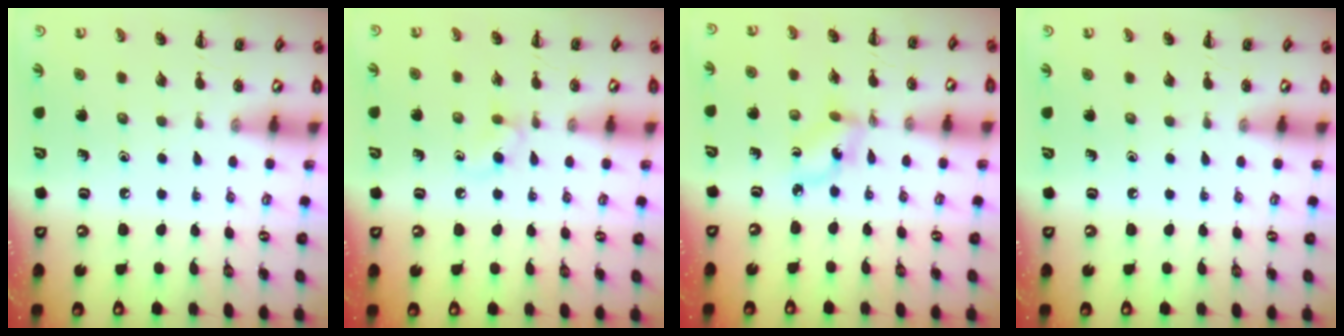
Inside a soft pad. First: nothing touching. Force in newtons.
{"total": 2.9, "press": 2.6, "slide": 1.3}
{"total": 2.3, "press": 2.2, "slide": 0.5}
{"total": 0.0}